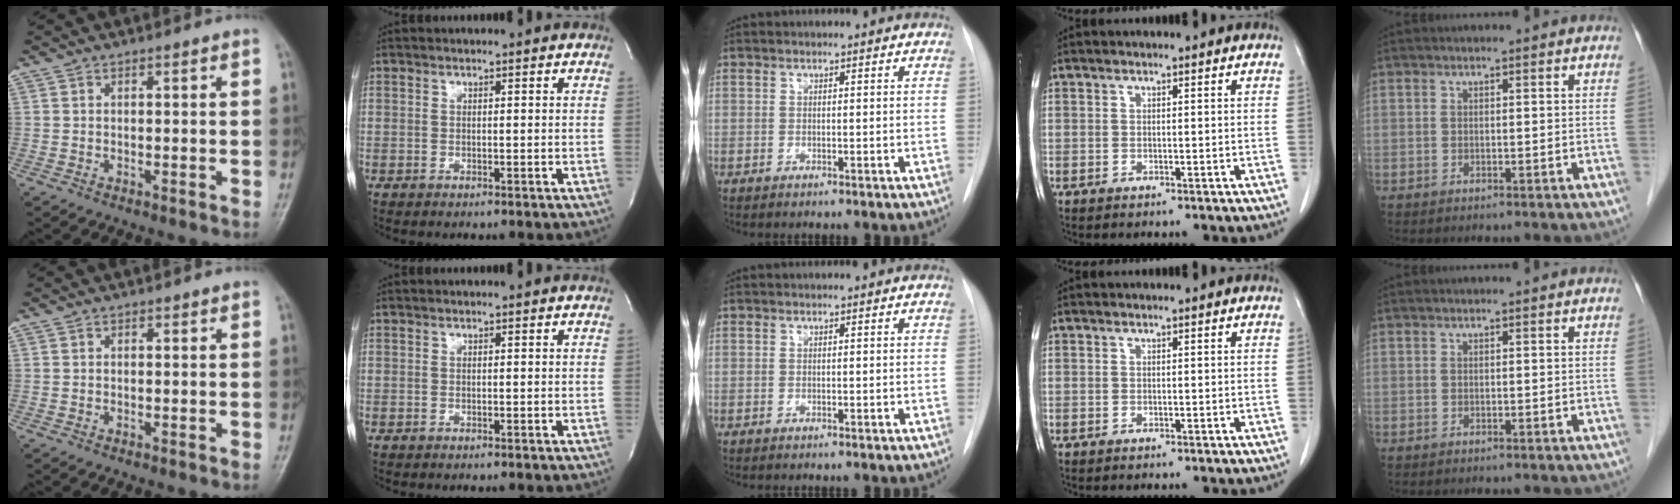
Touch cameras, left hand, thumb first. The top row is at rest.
{}